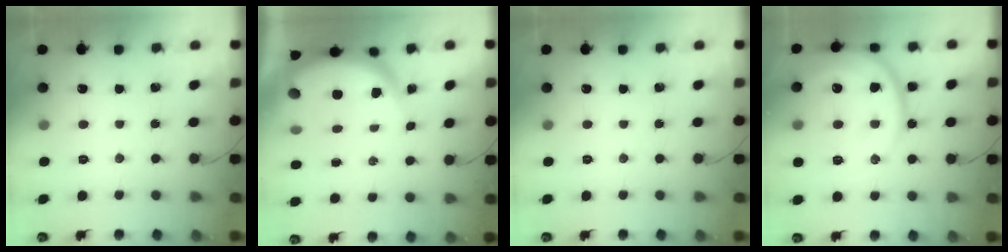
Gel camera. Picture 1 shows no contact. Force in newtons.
{"total": 7.1, "press": 7.0, "slide": 1.0}
{"total": 0.0}
{"total": 18.3, "press": 17.9, "slide": 3.8}